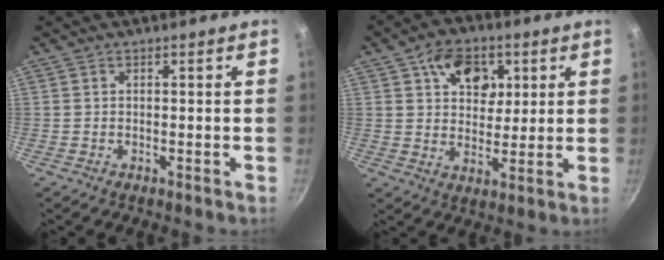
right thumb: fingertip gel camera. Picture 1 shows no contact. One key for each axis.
{"total": 10.5, "fx": 4.1, "fy": 7.6, "fz": 6.0, "tx": -0.049, "ty": -0.013, "tz": 0.062}